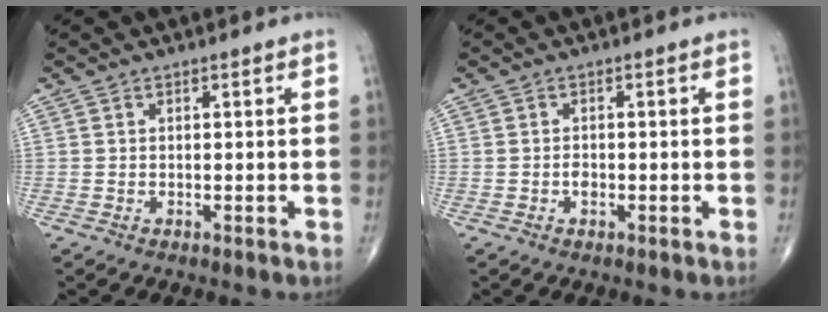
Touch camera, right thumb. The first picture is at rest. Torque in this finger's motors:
{"motor_torque": [0.99, 0.36, 0.03, -0.15, -0.03]}